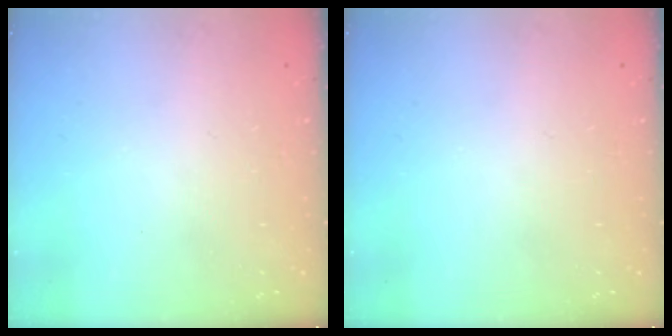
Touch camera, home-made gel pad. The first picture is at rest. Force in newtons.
{"total": 0.0}